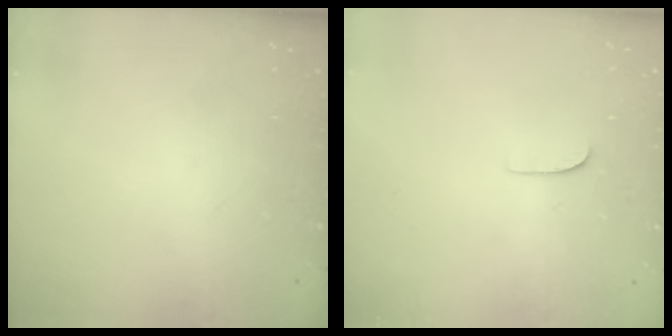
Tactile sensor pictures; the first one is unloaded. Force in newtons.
{"total": 4.3, "press": 4.3, "slide": 0.2}